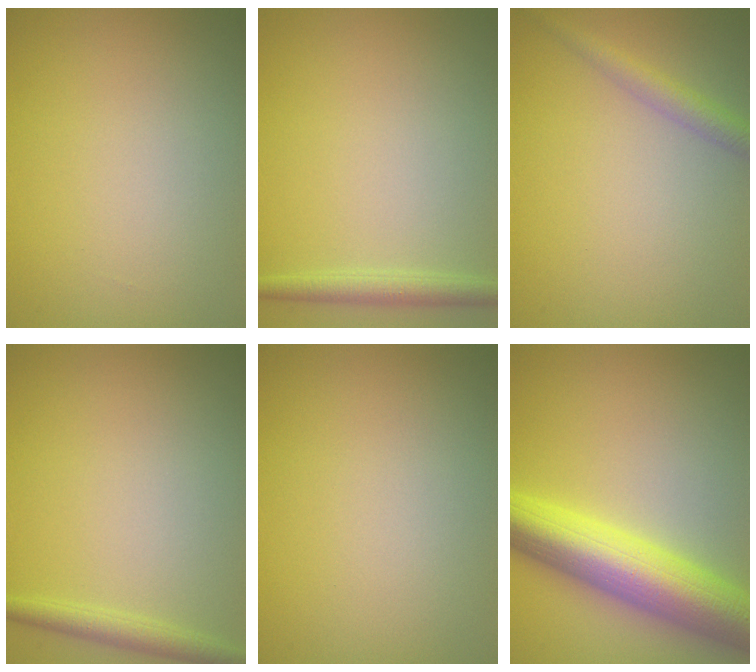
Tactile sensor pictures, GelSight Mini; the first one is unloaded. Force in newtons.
{"total": 1.8, "press": 1.8, "slide": 0.1}
{"total": 2.1, "press": 2.1, "slide": 0.1}
{"total": 1.8, "press": 1.8, "slide": 0.1}
{"total": 0.0}
{"total": 9.0, "press": 9.0, "slide": 0.3}